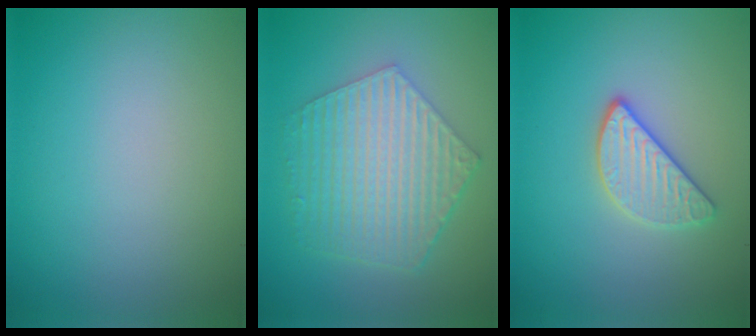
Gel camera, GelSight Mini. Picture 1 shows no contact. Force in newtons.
{"total": 6.2, "press": 4.5, "slide": 4.3}
{"total": 2.8, "press": 2.7, "slide": 0.9}